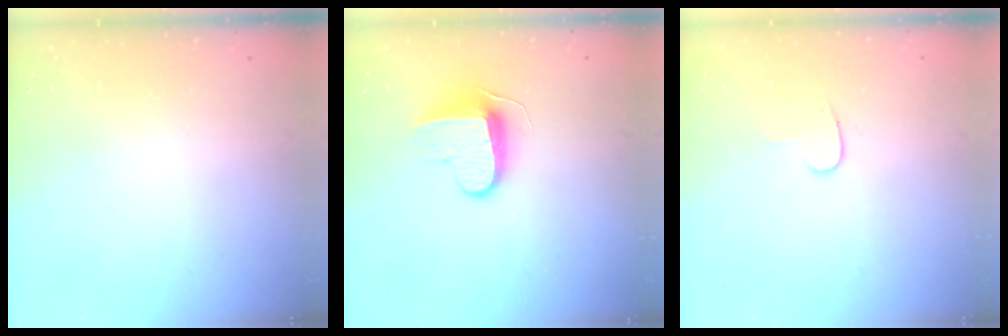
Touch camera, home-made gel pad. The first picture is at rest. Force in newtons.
{"total": 10.4, "press": 10.3, "slide": 0.9}
{"total": 5.8, "press": 5.8, "slide": 0.3}